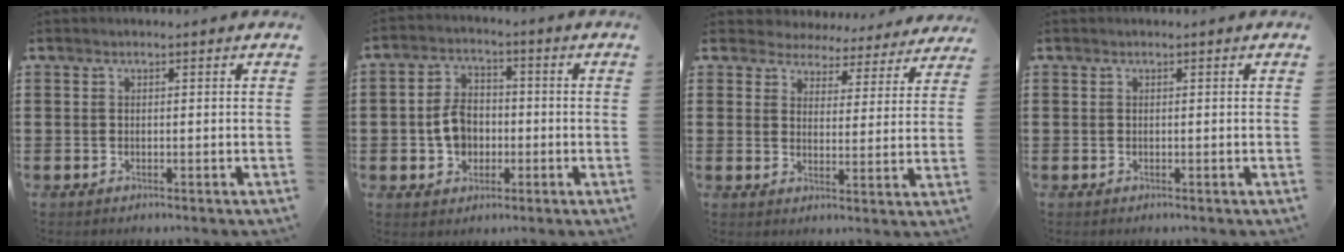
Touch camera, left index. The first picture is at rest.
{"total": 5.6, "force": [-1.0, 4.2, 3.5], "torque": [-0.078, 0.009, -0.021]}
{"total": 4.5, "force": [4.4, 0.9, -0.3], "torque": [-0.014, -0.033, 0.075]}
{"total": 0.0}